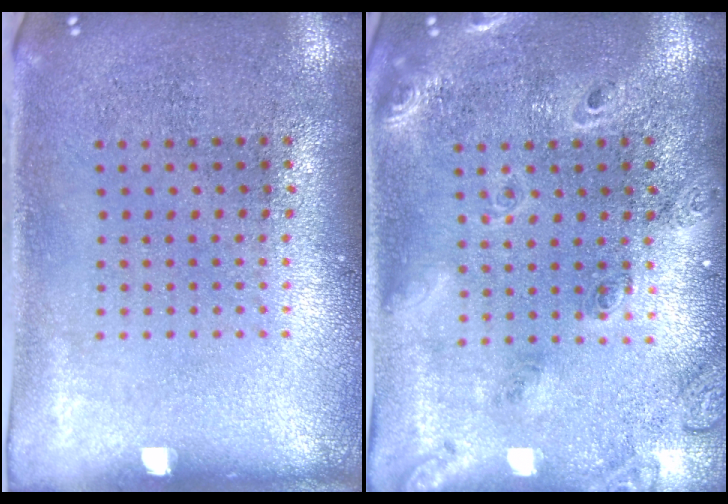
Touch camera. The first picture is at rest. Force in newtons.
{"total": 1.8, "press": 1.7, "slide": 0.8}